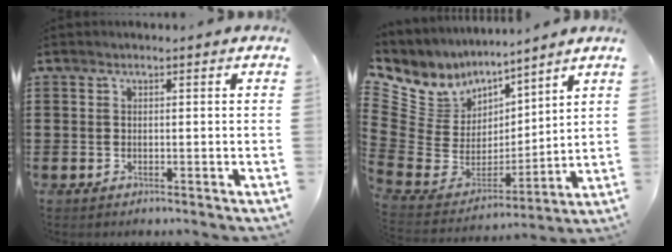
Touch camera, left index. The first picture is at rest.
{"total": 8.5, "force": [5.8, 6.1, 0.8], "torque": [-0.080, -0.055, 0.114]}